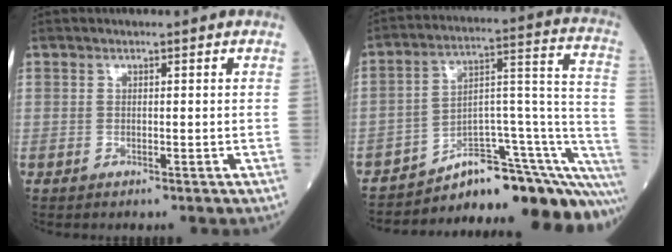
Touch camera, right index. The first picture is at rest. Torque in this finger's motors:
{"motor_torque": [0.99, -1.15, 0.56, 0.07]}